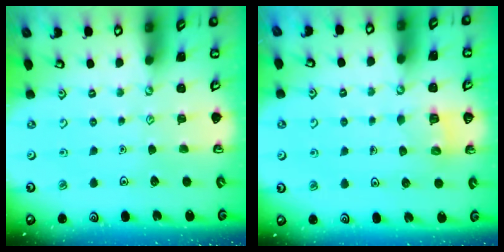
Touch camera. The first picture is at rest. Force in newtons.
{"total": 2.2, "press": 2.2, "slide": 0.1}